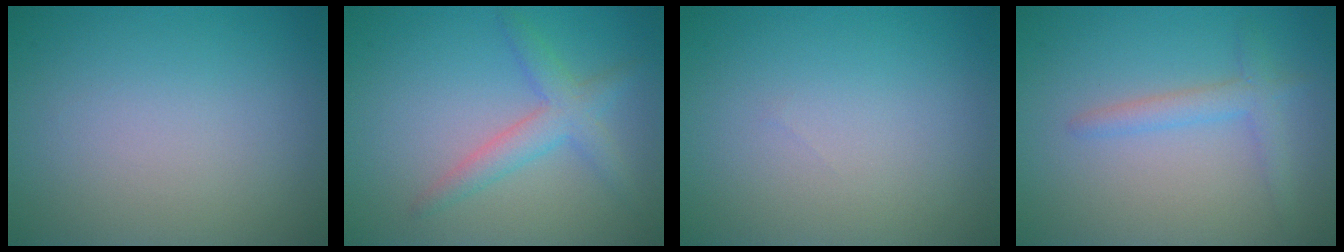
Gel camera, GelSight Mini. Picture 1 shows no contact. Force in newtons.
{"total": 3.0, "press": 3.0, "slide": 0.2}
{"total": 0.0}
{"total": 2.1, "press": 2.1, "slide": 0.1}